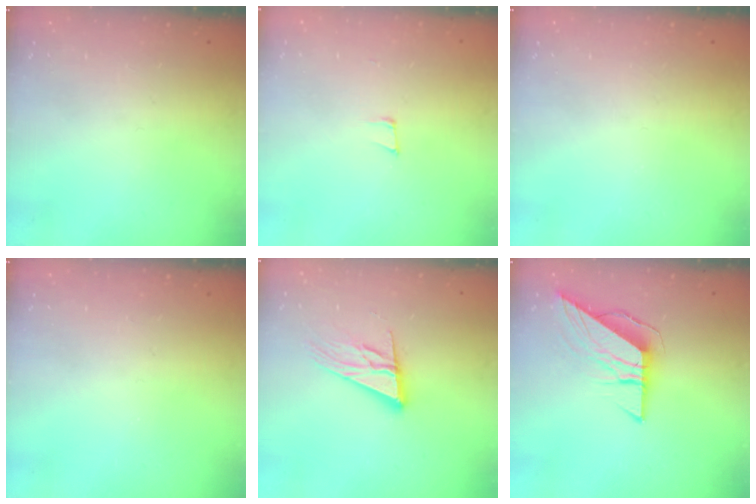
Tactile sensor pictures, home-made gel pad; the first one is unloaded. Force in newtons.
{"total": 5.9, "press": 5.2, "slide": 2.8}
{"total": 0.0}
{"total": 0.0}
{"total": 14.7, "press": 14.1, "slide": 4.0}
{"total": 8.7, "press": 8.7, "slide": 0.7}